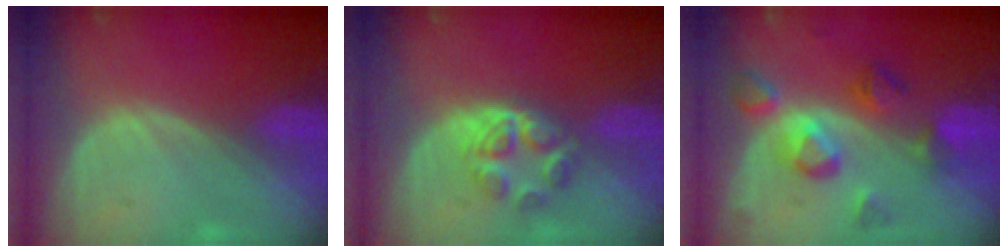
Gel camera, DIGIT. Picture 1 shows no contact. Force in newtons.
{"total": 5.0, "press": 4.8, "slide": 1.4}
{"total": 7.5, "press": 7.5, "slide": 0.7}